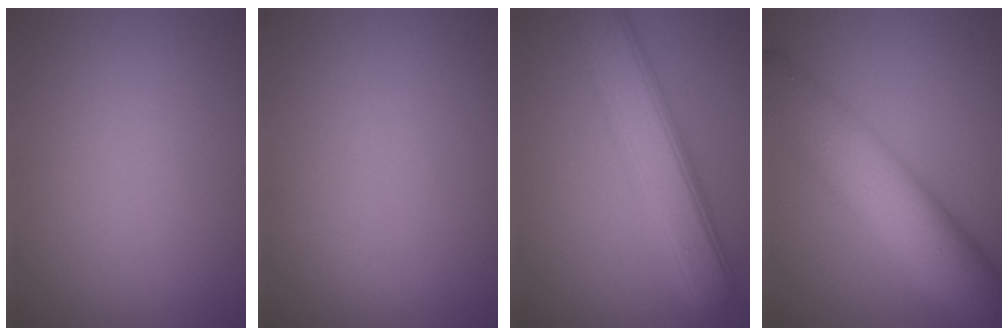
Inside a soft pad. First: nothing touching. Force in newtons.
{"total": 0.5, "press": 0.5, "slide": 0.0}
{"total": 6.5, "press": 6.5, "slide": 0.2}
{"total": 9.8, "press": 9.8, "slide": 0.1}